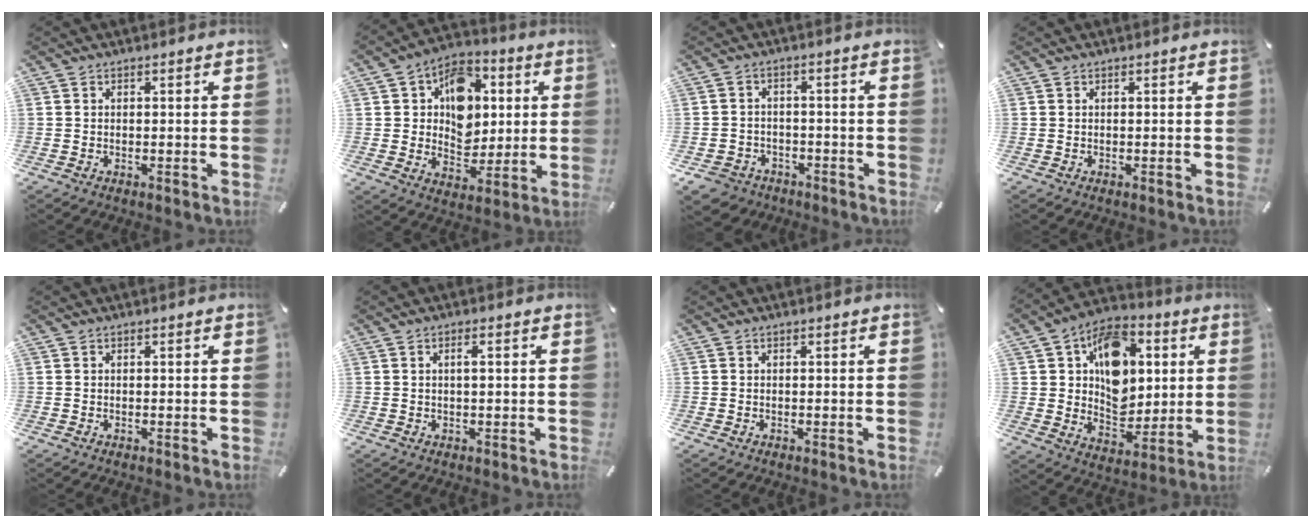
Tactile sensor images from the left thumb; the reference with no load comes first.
{"total": 12.2, "force": [2.3, 10.2, 6.3], "torque": [-0.087, -0.006, 0.045]}
{"total": 4.7, "force": [-2.9, 3.5, 1.0], "torque": [-0.028, 0.015, -0.057]}
{"total": 0.0}
{"total": 0.0}
{"total": 1.8, "force": [0.3, 0.4, 1.8], "torque": [-0.034, 0.001, 0.003]}
{"total": 0.0}
{"total": 15.0, "force": [3.3, 12.1, 8.2], "torque": [-0.112, -0.011, 0.065]}